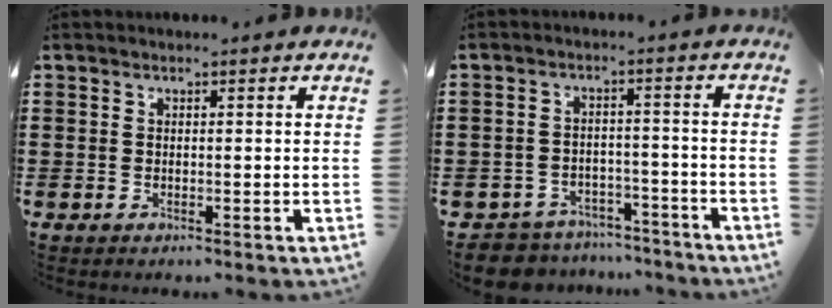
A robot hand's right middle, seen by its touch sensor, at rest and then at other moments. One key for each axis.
{"total": 5.1, "fx": -5.0, "fy": 1.0, "fz": -0.2, "tx": -0.007, "ty": 0.011, "tz": -0.104}